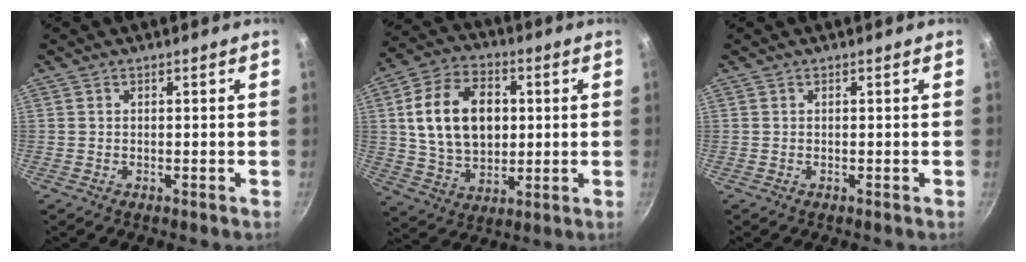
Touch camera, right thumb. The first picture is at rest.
{"total": 17.3, "force": [2.6, 12.1, 12.1], "torque": [-0.192, 0.004, 0.045]}
{"total": 0.0}